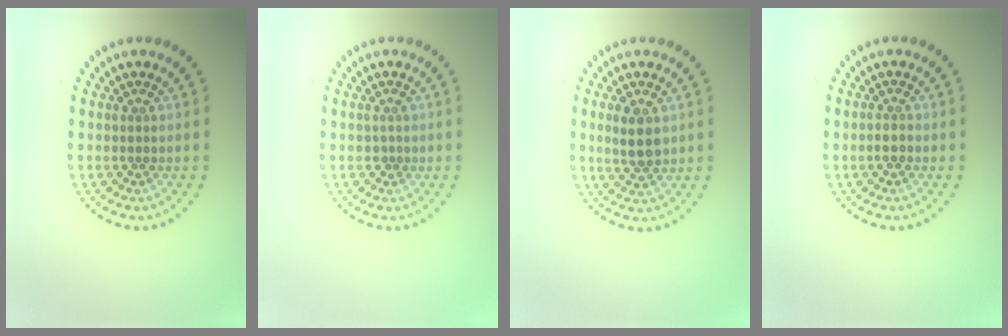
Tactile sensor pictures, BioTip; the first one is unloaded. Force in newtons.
{"total": 0.6, "press": 0.6, "slide": 0.3}
{"total": 3.0, "press": 2.9, "slide": 0.7}
{"total": 1.0, "press": 0.9, "slide": 0.5}